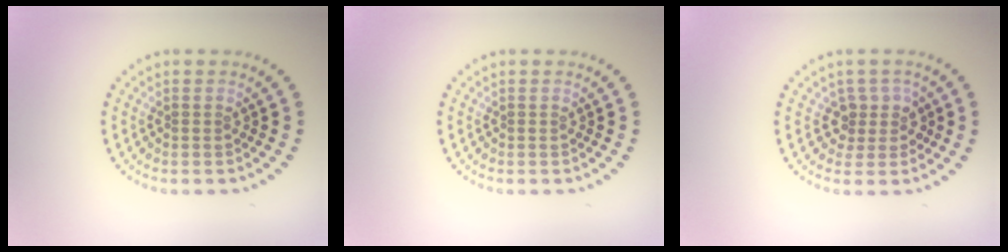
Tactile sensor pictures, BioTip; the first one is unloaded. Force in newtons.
{"total": 0.0}
{"total": 2.4, "press": 1.8, "slide": 1.6}